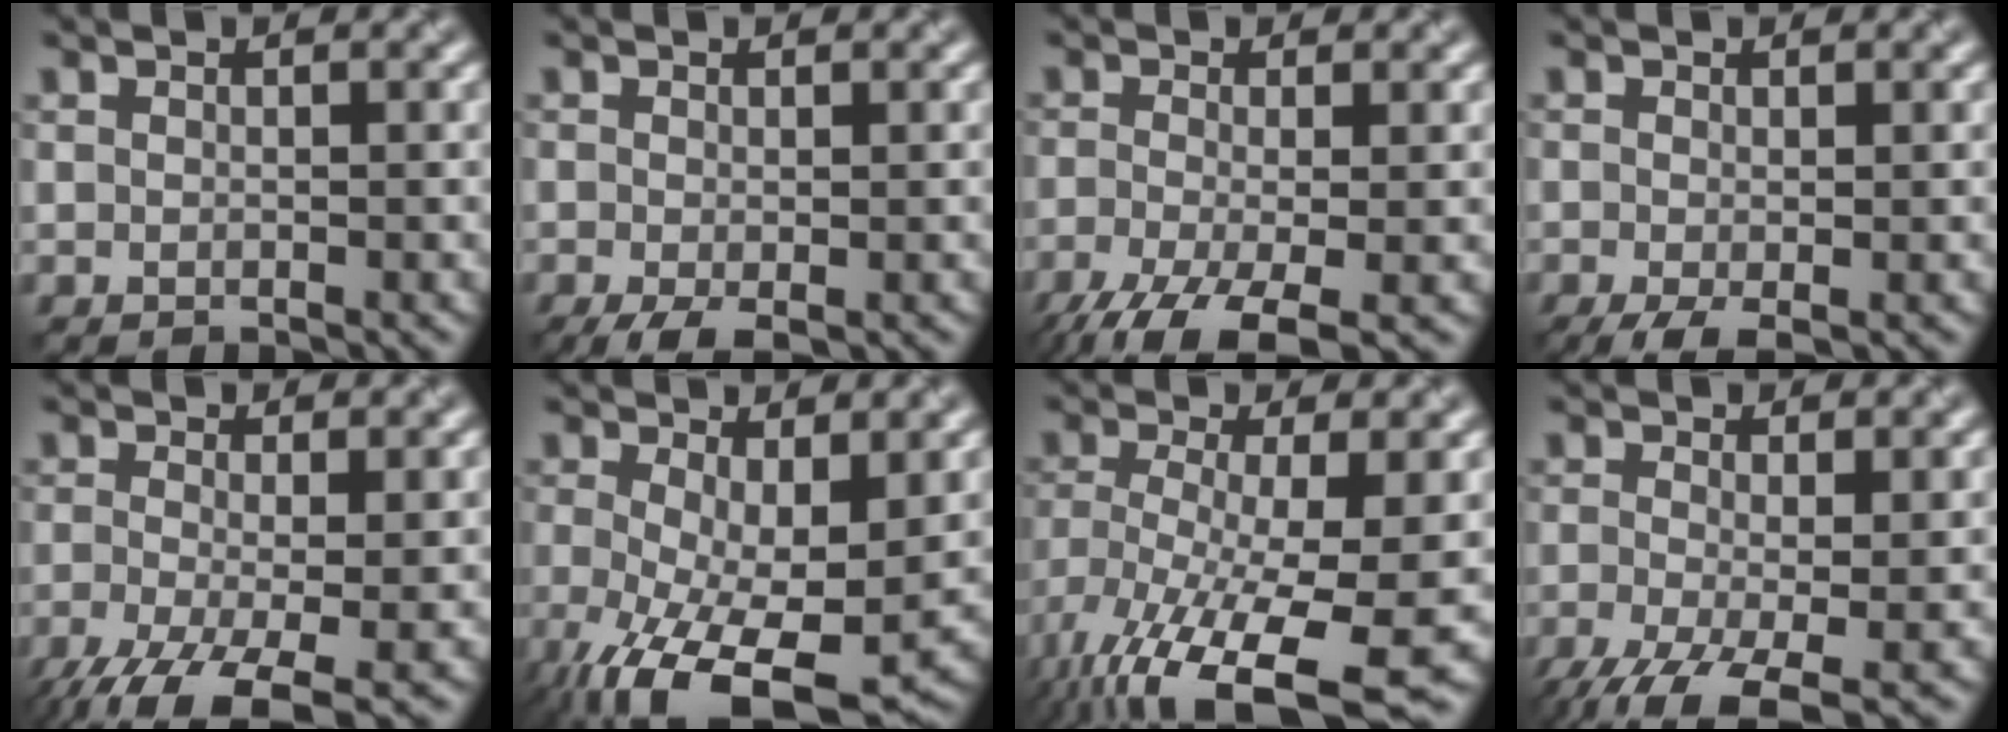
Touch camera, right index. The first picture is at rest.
{"total": 2.5, "force": [-1.2, 0.9, 2.0], "torque": [-0.041, -0.009, -0.023]}
{"total": 8.1, "force": [-4.7, 2.6, 6.1], "torque": [-0.129, -0.031, -0.083]}
{"total": 2.7, "force": [-1.3, 0.8, 2.2], "torque": [-0.045, -0.008, -0.025]}
{"total": 8.8, "force": [-4.8, 3.0, 6.8], "torque": [-0.144, -0.037, -0.081]}
{"total": 10.4, "force": [-3.1, 4.3, 8.9], "torque": [-0.170, -0.029, -0.045]}
{"total": 13.7, "force": [-7.2, 3.9, 11.0], "torque": [-0.215, -0.030, -0.112]}
{"total": 7.9, "force": [-4.1, 2.8, 6.1], "torque": [-0.135, -0.031, -0.074]}